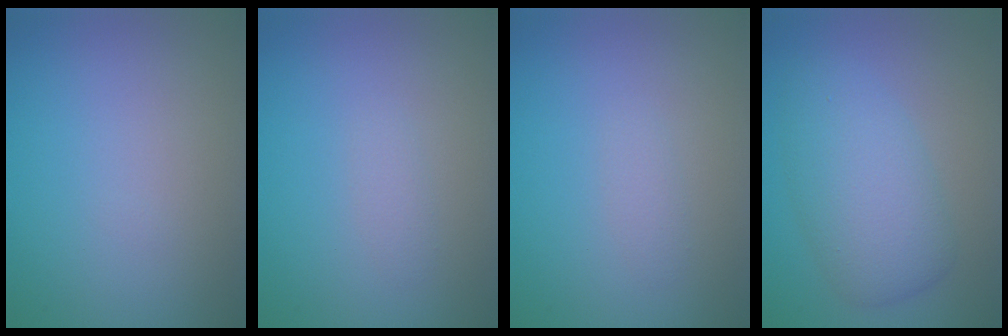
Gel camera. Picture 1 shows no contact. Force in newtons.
{"total": 0.8, "press": 0.8, "slide": 0.1}
{"total": 0.8, "press": 0.8, "slide": 0.1}
{"total": 3.9, "press": 3.8, "slide": 0.4}